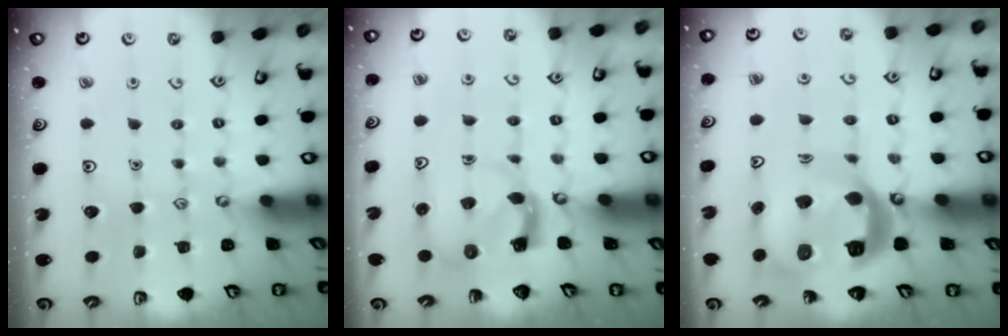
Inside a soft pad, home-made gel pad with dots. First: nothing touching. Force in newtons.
{"total": 3.9, "press": 3.9, "slide": 0.7}
{"total": 16.4, "press": 16.3, "slide": 1.8}